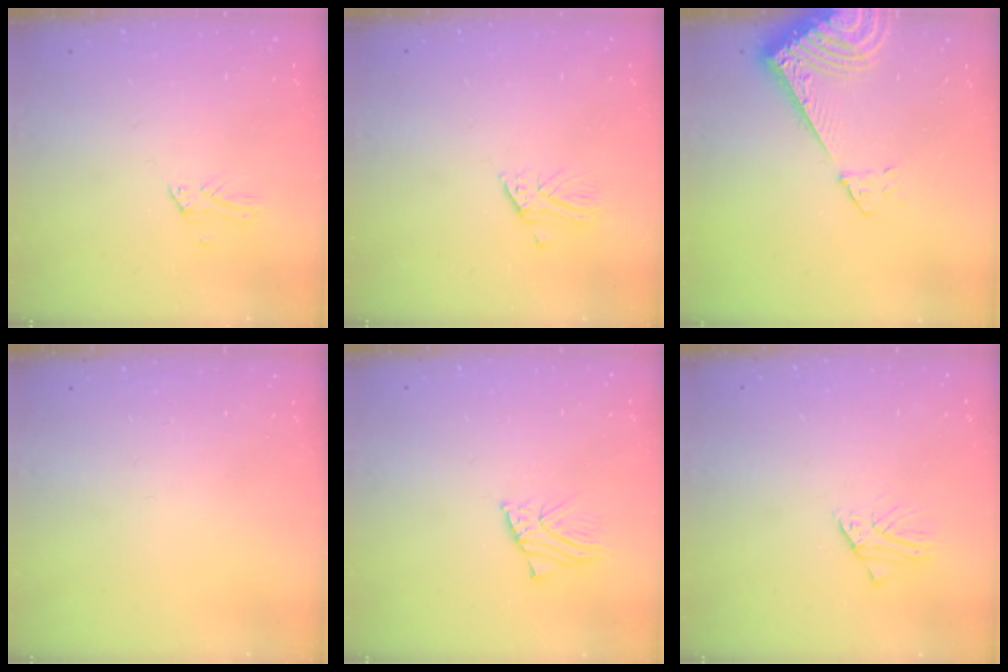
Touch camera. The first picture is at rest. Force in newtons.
{"total": 1.4, "press": 1.4, "slide": 0.2}
{"total": 9.0, "press": 8.9, "slide": 1.1}
{"total": 0.0}
{"total": 2.4, "press": 2.4, "slide": 0.2}
{"total": 0.0}